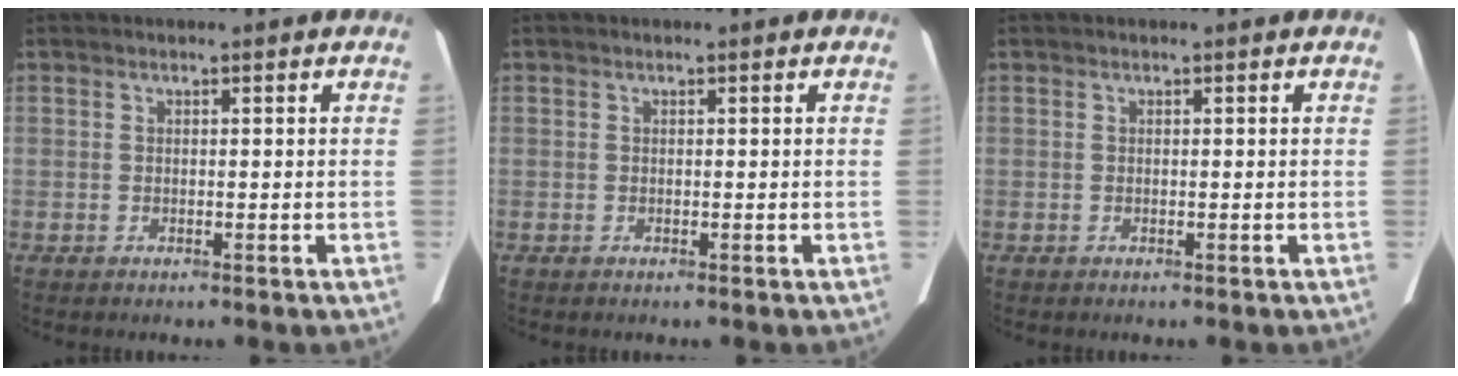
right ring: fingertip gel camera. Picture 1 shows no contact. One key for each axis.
{"total": 0.0}
{"total": 0.0}